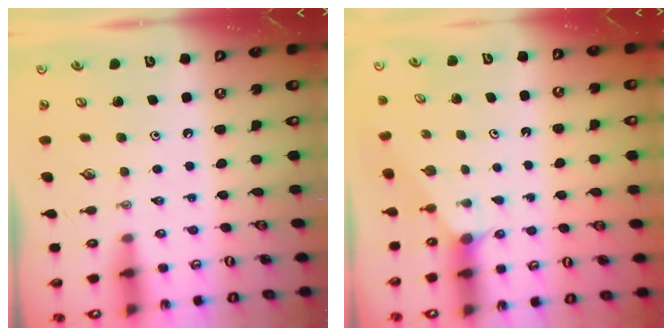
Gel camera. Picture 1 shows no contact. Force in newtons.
{"total": 0.6, "press": 0.6, "slide": 0.1}